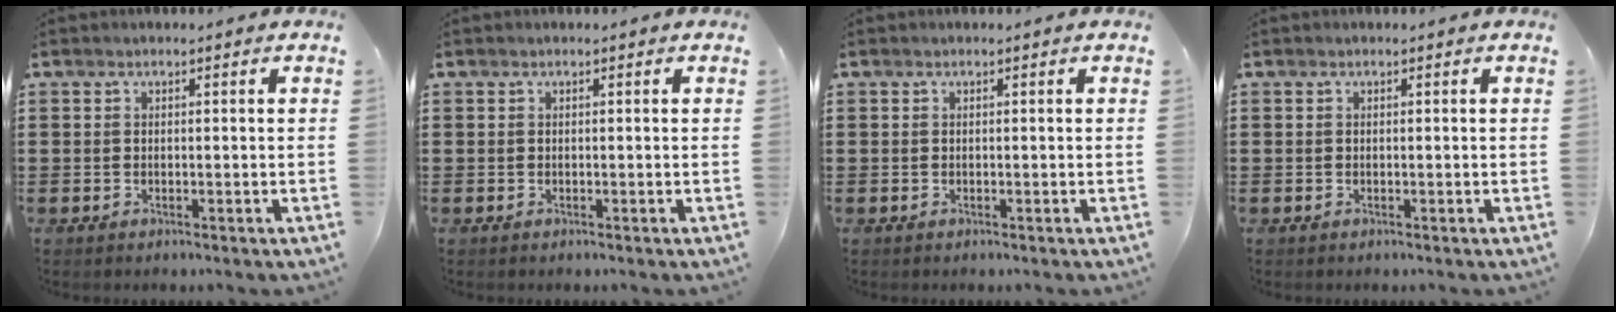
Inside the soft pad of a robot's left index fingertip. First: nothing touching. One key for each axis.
{"total": 0.0}
{"total": 0.0}
{"total": 0.0}